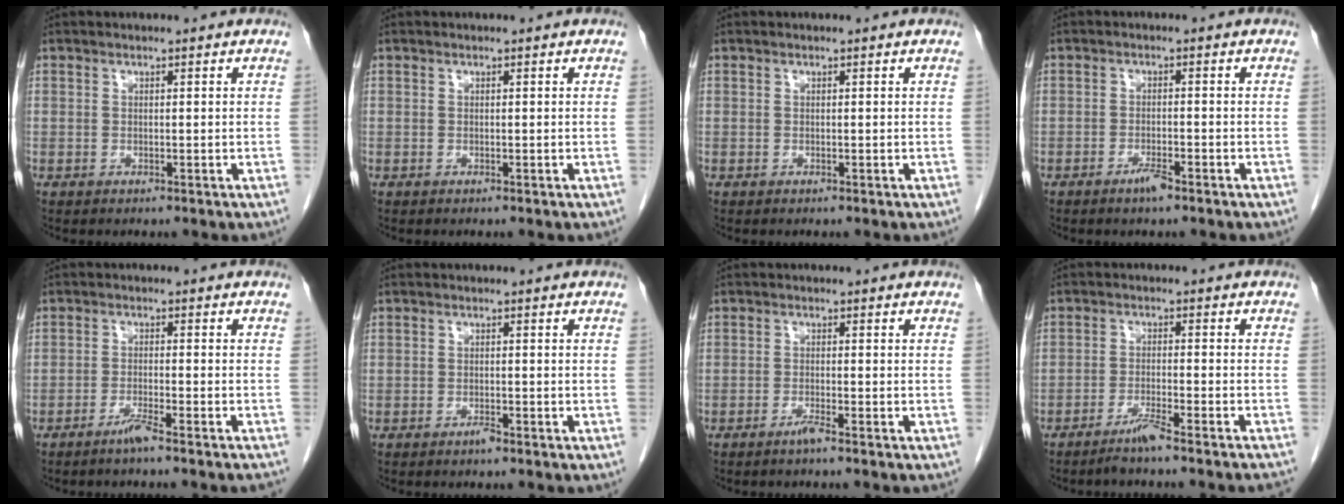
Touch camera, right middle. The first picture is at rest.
{"total": 0.0}
{"total": 0.0}
{"total": 2.3, "force": [-1.7, 0.1, 1.6], "torque": [-0.034, -0.003, -0.029]}
{"total": 3.4, "force": [-2.7, -0.8, 2.0], "torque": [-0.040, -0.006, -0.046]}
{"total": 1.0, "force": [-0.8, 0.0, 0.6], "torque": [-0.016, -0.002, -0.013]}
{"total": 1.6, "force": [-1.2, -0.4, 0.9], "torque": [-0.023, -0.003, -0.024]}
{"total": 4.9, "force": [-3.9, -1.2, 2.6], "torque": [-0.044, -0.010, -0.069]}